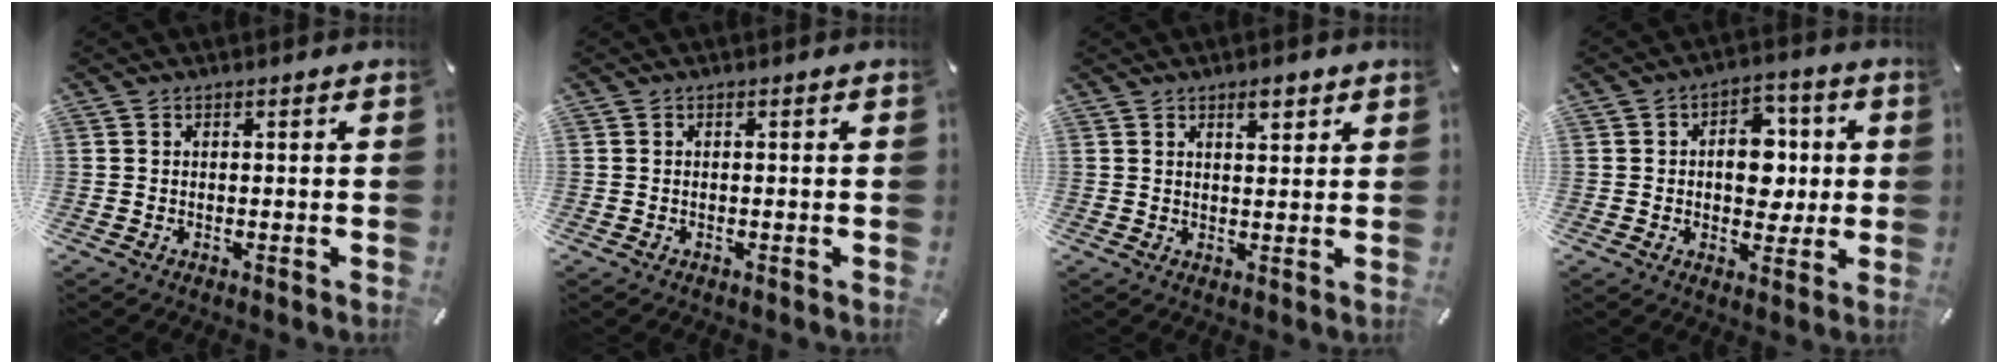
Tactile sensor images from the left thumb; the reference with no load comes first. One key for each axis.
{"total": 0.0}
{"total": 3.7, "fx": 2.6, "fy": 1.5, "fz": 2.2, "tx": -0.023, "ty": -0.009, "tz": 0.040}
{"total": 9.7, "fx": 0.6, "fy": 7.1, "fz": 6.5, "tx": -0.083, "ty": 0.004, "tz": 0.007}